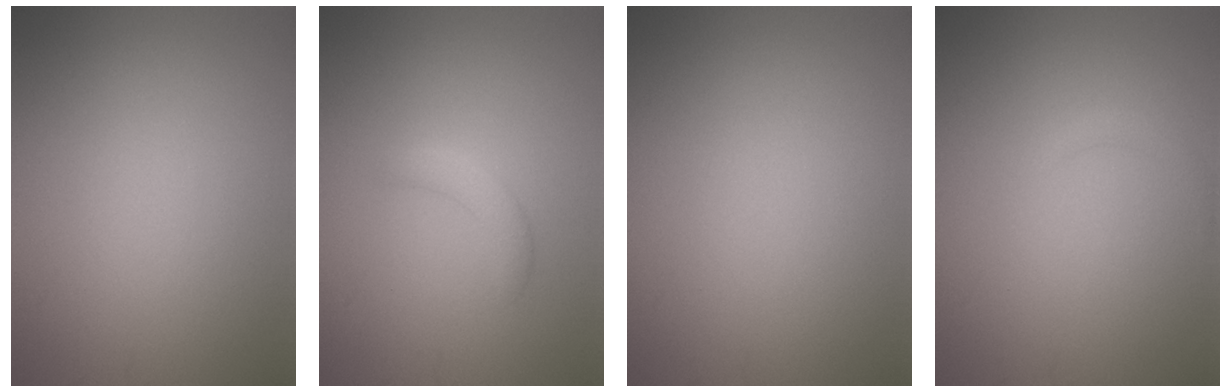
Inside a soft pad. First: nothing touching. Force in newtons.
{"total": 1.8, "press": 1.8, "slide": 0.1}
{"total": 0.0}
{"total": 0.8, "press": 0.8, "slide": 0.1}